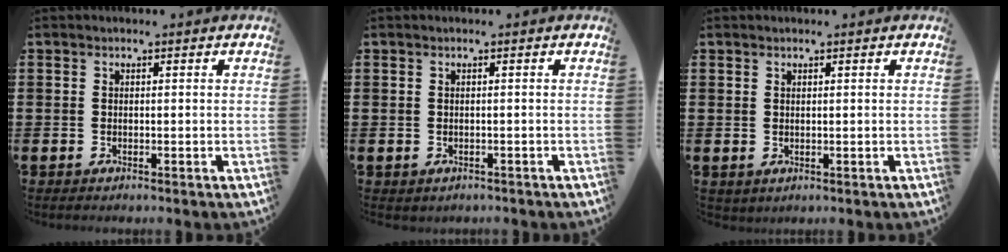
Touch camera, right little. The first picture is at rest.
{"total": 0.9, "force": [-0.8, 0.2, 0.3], "torque": [-0.008, 0.000, -0.017]}
{"total": 0.5, "force": [0.5, 0.0, 0.0], "torque": [0.007, -0.003, 0.009]}